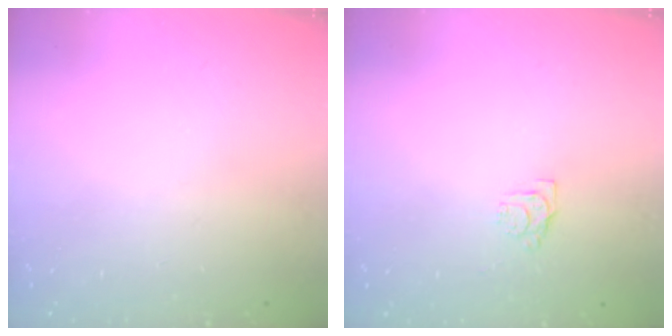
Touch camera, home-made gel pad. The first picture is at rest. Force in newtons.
{"total": 4.7, "press": 4.6, "slide": 0.7}